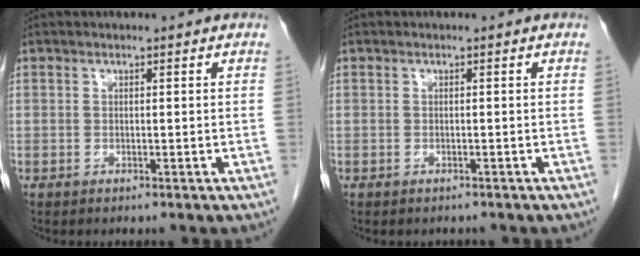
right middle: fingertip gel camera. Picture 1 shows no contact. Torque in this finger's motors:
{"motor_torque": [0.06, 0.06, 0.00, 0.00]}